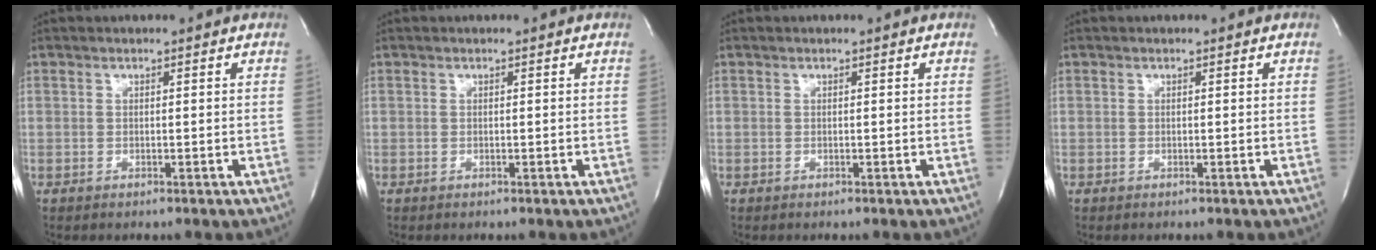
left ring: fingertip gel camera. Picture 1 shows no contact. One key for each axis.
{"total": 0.0}
{"total": 0.0}
{"total": 0.0}